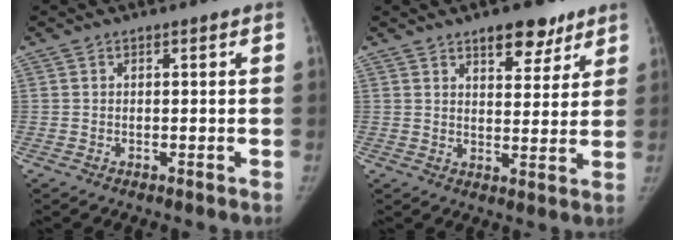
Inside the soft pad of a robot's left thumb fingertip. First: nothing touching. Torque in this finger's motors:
{"motor_torque": [0.32, -0.21, 0.74, -0.41, 0.12]}